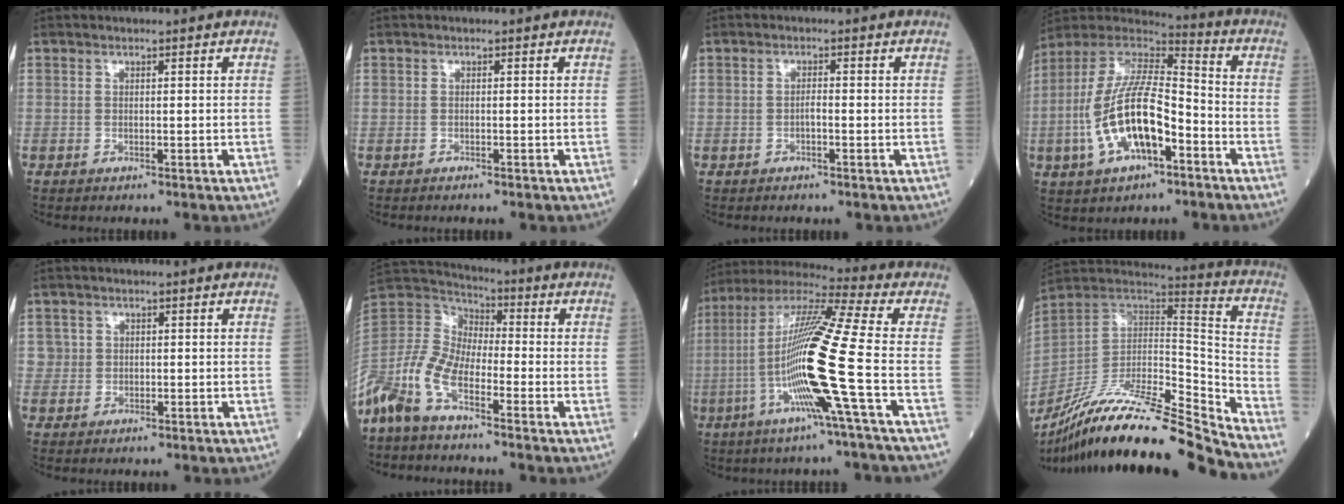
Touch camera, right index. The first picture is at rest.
{"total": 0.5, "force": [-0.4, -0.1, 0.3], "torque": [-0.002, 0.001, -0.006]}
{"total": 1.1, "force": [-0.4, 0.2, 1.0], "torque": [-0.017, 0.003, -0.007]}
{"total": 16.3, "force": [-4.8, 5.7, 14.4], "torque": [-0.297, 0.011, -0.085]}
{"total": 1.6, "force": [0.2, 1.5, 0.0], "torque": [0.010, 0.006, 0.003]}
{"total": 11.3, "force": [-7.4, 4.4, 7.3], "torque": [-0.176, 0.014, -0.154]}
{"total": 17.5, "force": [-4.2, -2.1, 16.8], "torque": [-0.332, -0.008, -0.094]}
{"total": 25.6, "force": [-22.0, 0.5, 13.2], "torque": [-0.224, -0.013, -0.370]}